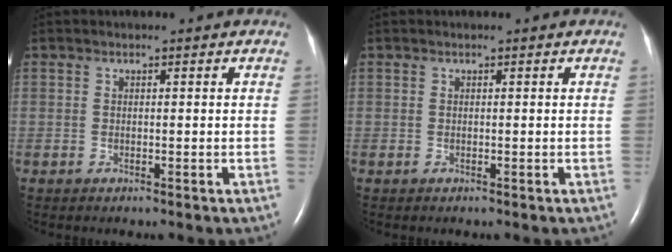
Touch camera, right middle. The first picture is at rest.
{"total": 0.0}